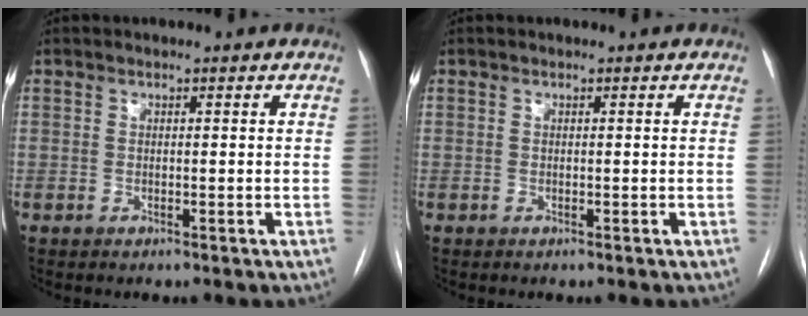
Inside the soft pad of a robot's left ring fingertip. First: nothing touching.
{"total": 0.0}